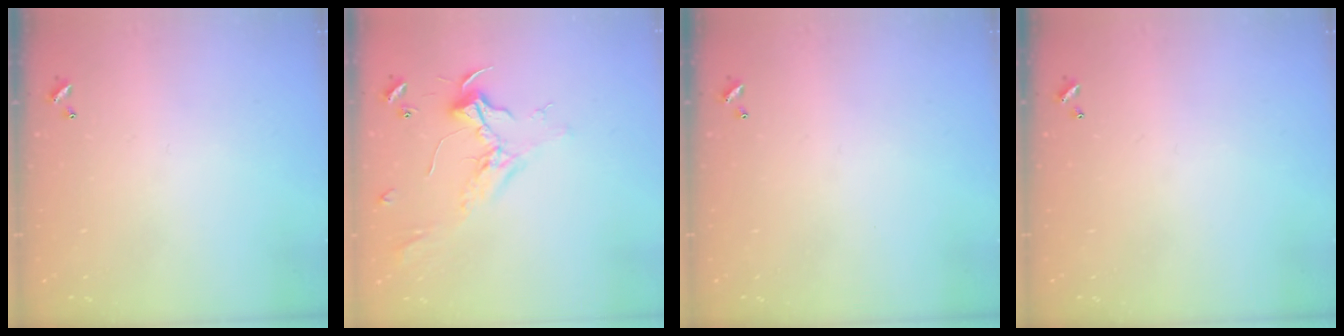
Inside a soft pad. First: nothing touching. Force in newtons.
{"total": 2.4, "press": 2.3, "slide": 0.8}
{"total": 0.0}
{"total": 0.0}